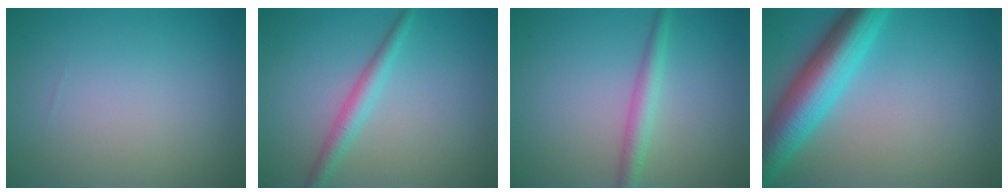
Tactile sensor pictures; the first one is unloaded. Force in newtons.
{"total": 2.3, "press": 2.3, "slide": 0.0}
{"total": 2.2, "press": 2.2, "slide": 0.1}
{"total": 7.7, "press": 7.7, "slide": 0.2}